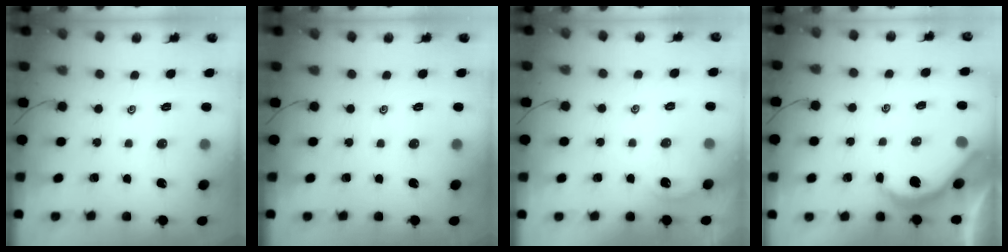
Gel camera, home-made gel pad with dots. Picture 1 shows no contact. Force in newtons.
{"total": 0.0}
{"total": 0.8, "press": 0.8, "slide": 0.2}
{"total": 4.5, "press": 4.5, "slide": 0.3}